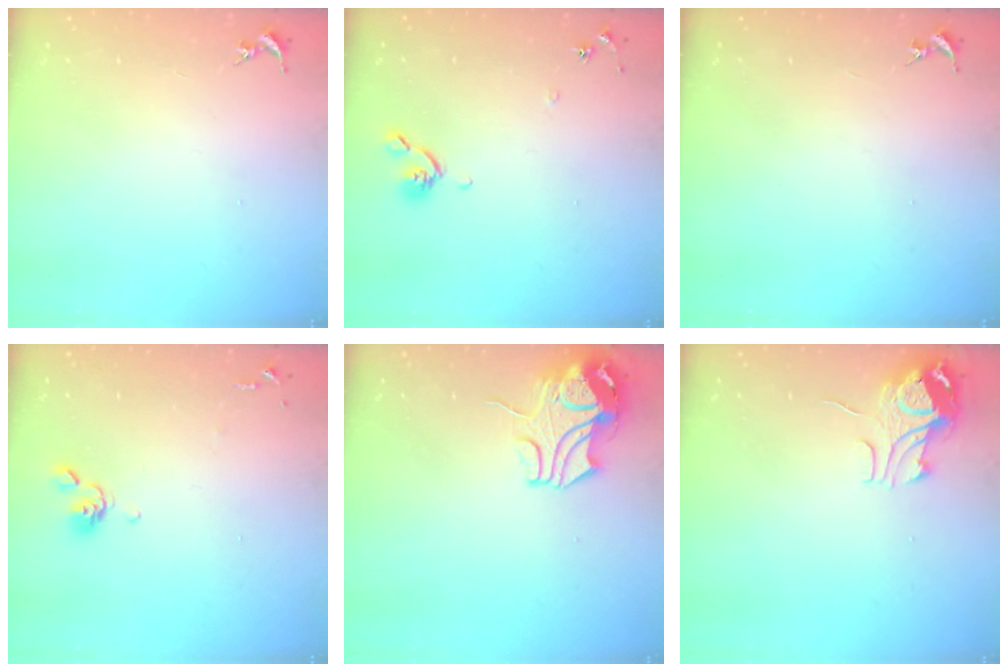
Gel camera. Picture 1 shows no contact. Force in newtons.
{"total": 6.2, "press": 6.2, "slide": 0.8}
{"total": 0.0}
{"total": 6.4, "press": 6.2, "slide": 1.5}
{"total": 10.5, "press": 10.4, "slide": 1.1}
{"total": 9.8, "press": 9.8, "slide": 1.2}